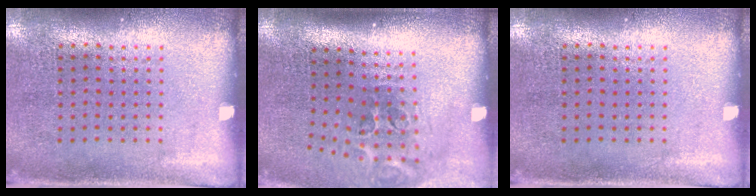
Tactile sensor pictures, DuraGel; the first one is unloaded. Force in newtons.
{"total": 2.0, "press": 1.2, "slide": 1.6}
{"total": 0.0}